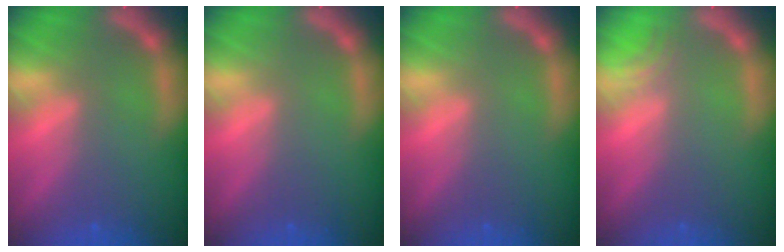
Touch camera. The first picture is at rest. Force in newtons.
{"total": 0.0}
{"total": 0.0}
{"total": 1.5}